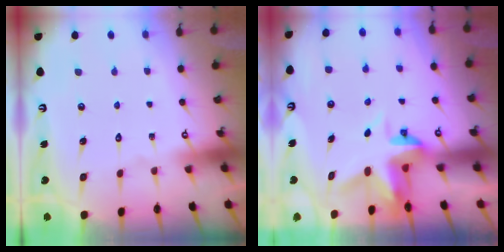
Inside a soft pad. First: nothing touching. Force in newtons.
{"total": 3.8, "press": 3.8, "slide": 0.4}